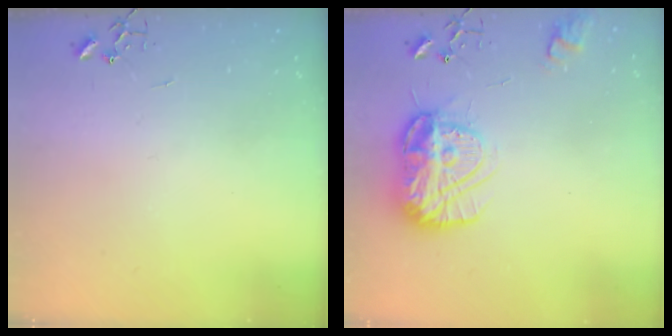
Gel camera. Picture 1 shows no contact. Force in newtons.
{"total": 15.7, "press": 15.7, "slide": 1.3}